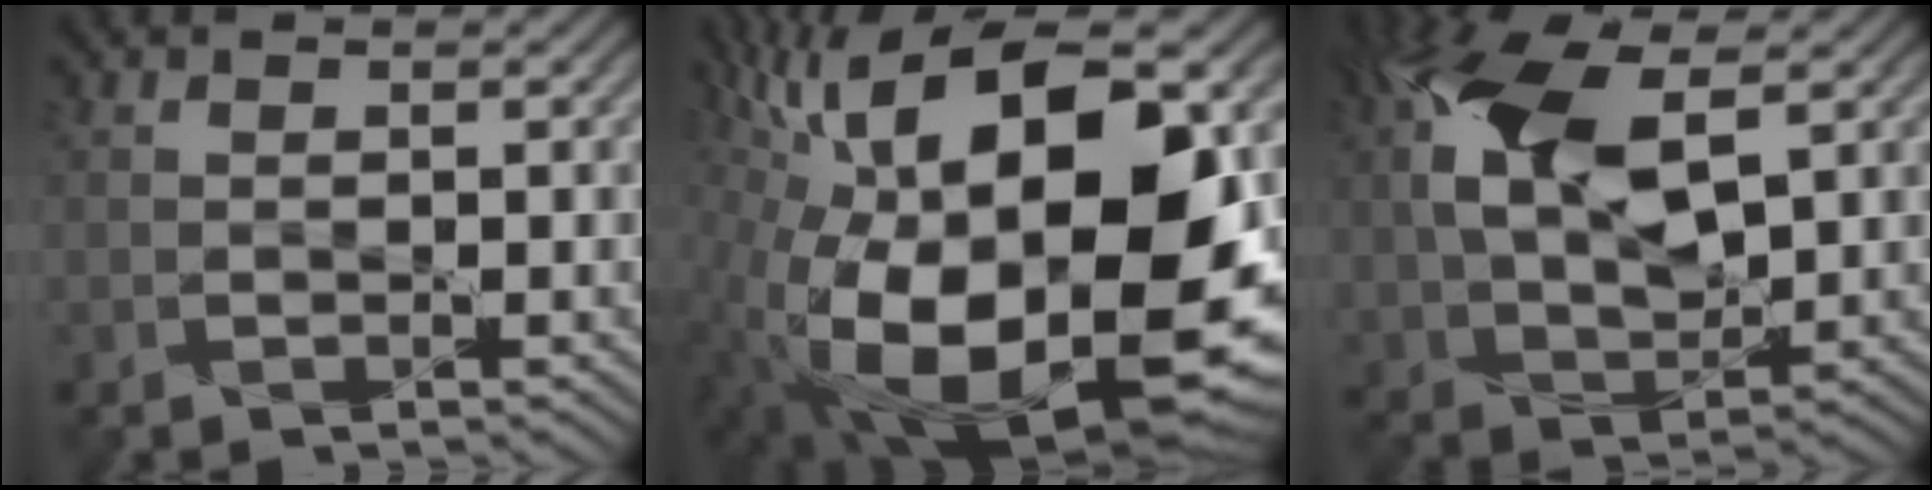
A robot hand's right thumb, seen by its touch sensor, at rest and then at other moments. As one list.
[{"total": 20.0, "force": [0.2, 9.8, 17.5], "torque": [-0.342, -0.005, 0.008]}, {"total": 11.2, "force": [3.4, 5.8, 8.9], "torque": [-0.209, 0.016, 0.064]}]